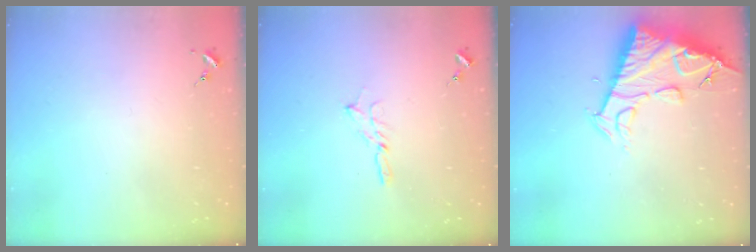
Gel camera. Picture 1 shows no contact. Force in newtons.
{"total": 2.0, "press": 2.0, "slide": 0.2}
{"total": 13.5, "press": 13.4, "slide": 1.3}